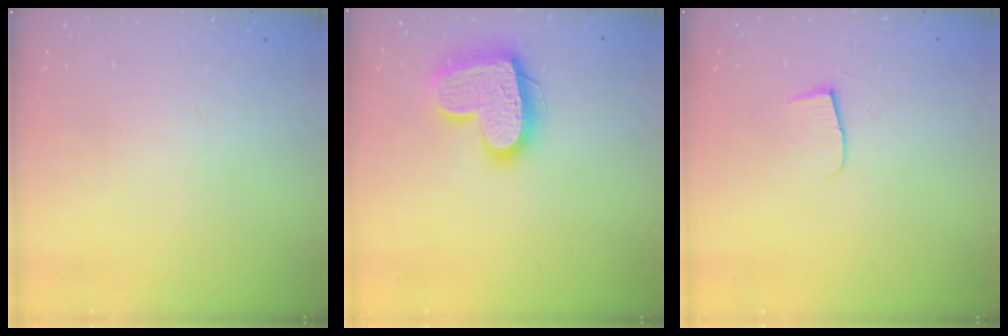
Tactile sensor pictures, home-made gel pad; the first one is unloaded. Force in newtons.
{"total": 17.5, "press": 17.4, "slide": 1.6}
{"total": 5.5, "press": 5.5, "slide": 0.6}